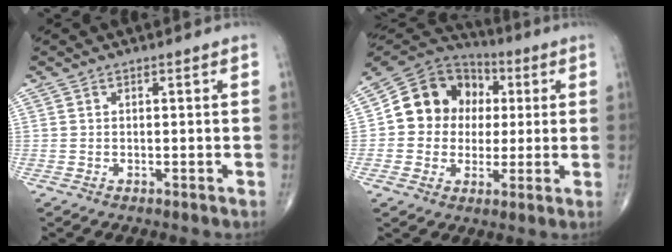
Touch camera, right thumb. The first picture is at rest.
{"total": 14.5, "force": [1.5, 12.8, 6.7], "torque": [-0.075, 0.022, 0.019]}